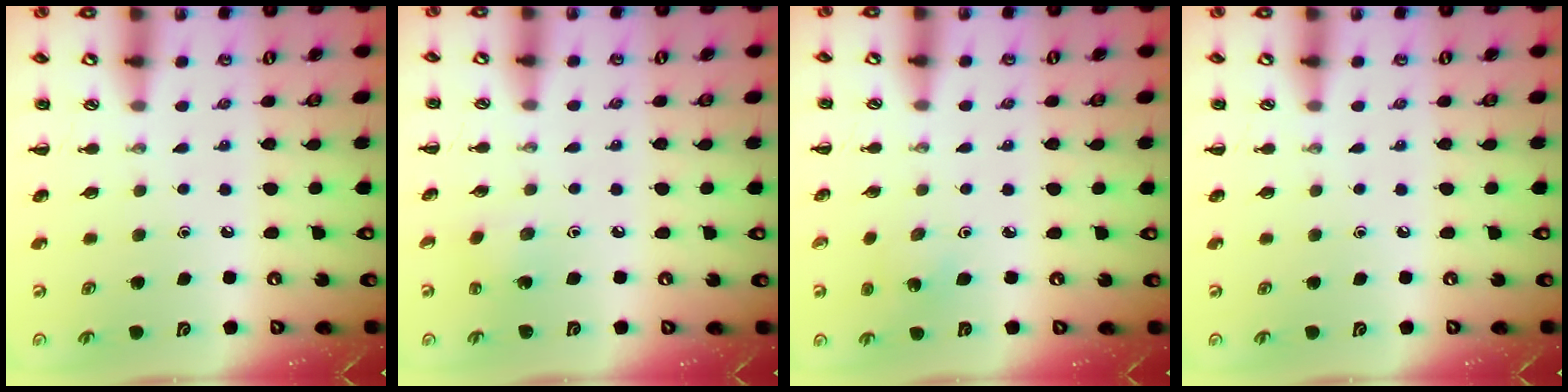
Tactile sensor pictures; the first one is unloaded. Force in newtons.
{"total": 1.4, "press": 1.2, "slide": 0.6}
{"total": 2.7, "press": 2.6, "slide": 0.9}
{"total": 0.0}